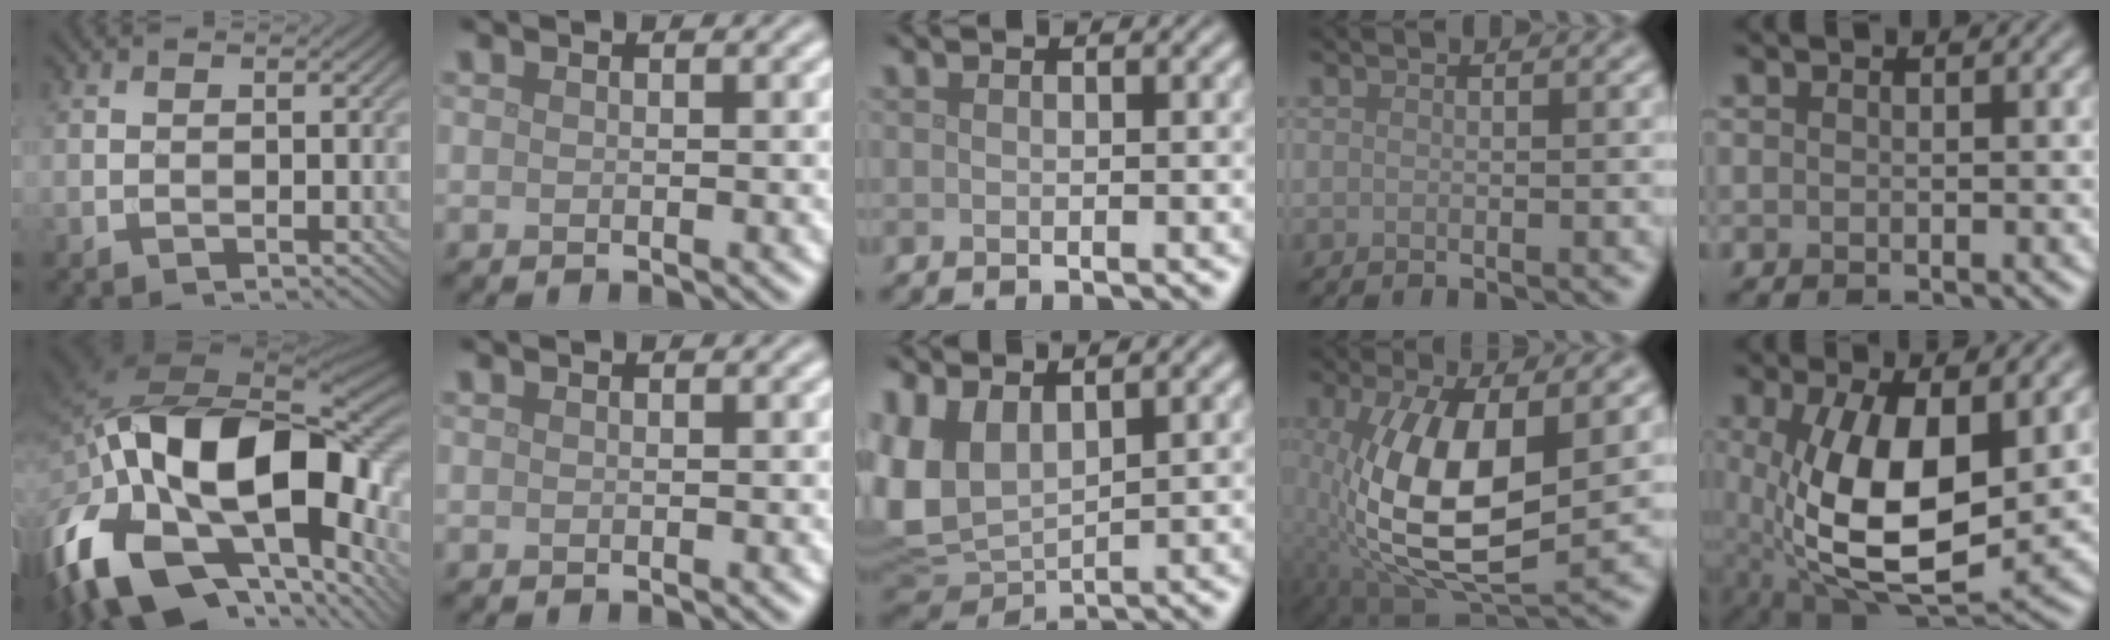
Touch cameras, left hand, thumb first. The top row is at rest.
{"thumb": {"total": 22.0, "force": [-4.2, 12.9, 17.3], "torque": [-0.378, -0.030, -0.058]}, "middle": {"total": 6.7, "force": [2.3, 4.0, 4.9], "torque": [-0.125, 0.000, 0.045]}, "ring": {"total": 11.7, "force": [-0.1, 5.4, 10.3], "torque": [-0.201, -0.005, -0.004]}, "little": {"total": 11.8, "force": [0.5, 5.7, 10.3], "torque": [-0.191, -0.015, 0.015]}}